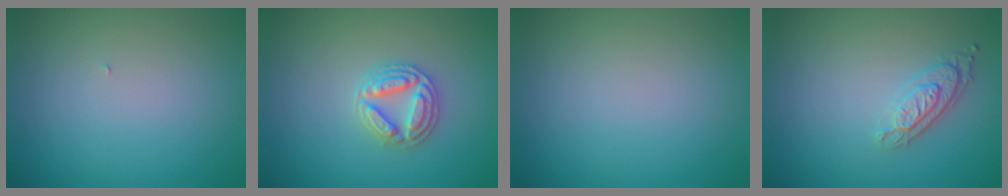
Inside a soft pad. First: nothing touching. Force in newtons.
{"total": 3.1, "press": 3.0, "slide": 0.7}
{"total": 0.0}
{"total": 2.4, "press": 1.9, "slide": 1.4}